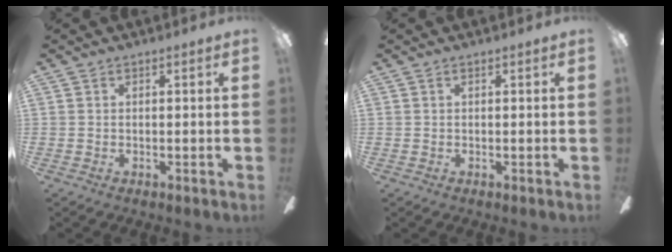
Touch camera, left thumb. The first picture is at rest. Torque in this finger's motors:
{"motor_torque": [0.00, 0.00, -0.07, 0.07, 0.00]}